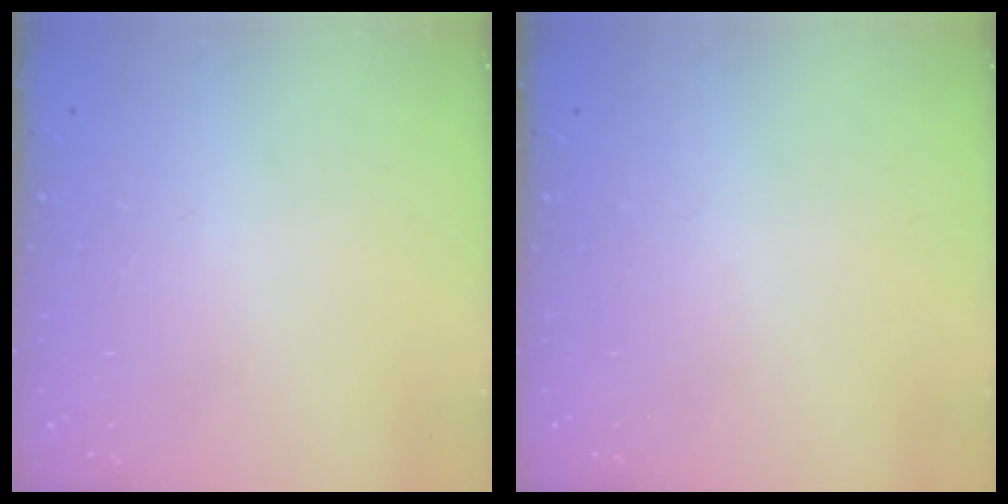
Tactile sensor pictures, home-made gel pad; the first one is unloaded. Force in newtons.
{"total": 0.0}